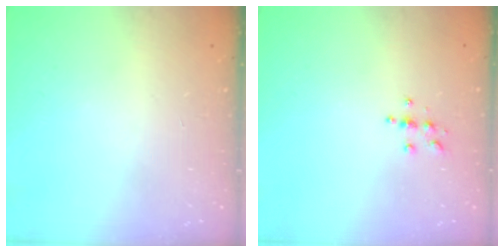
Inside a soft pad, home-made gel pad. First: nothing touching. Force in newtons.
{"total": 3.9, "press": 3.9, "slide": 0.5}